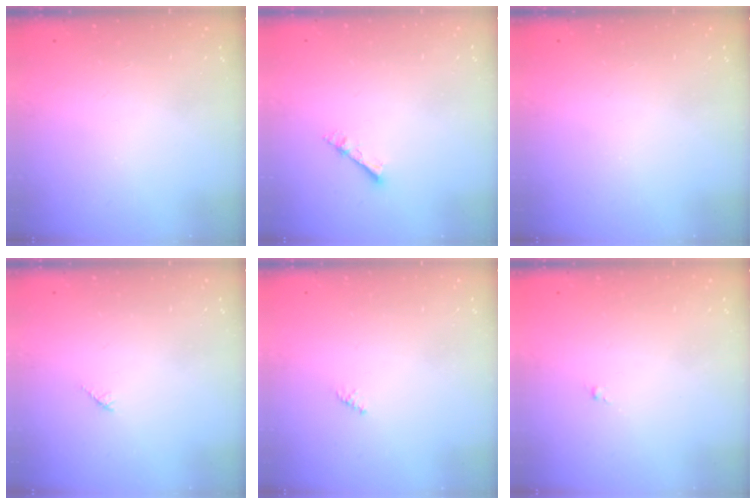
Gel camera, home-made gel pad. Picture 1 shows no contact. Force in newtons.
{"total": 4.4, "press": 4.4, "slide": 0.3}
{"total": 0.0}
{"total": 3.1, "press": 3.0, "slide": 0.4}
{"total": 0.8, "press": 0.8, "slide": 0.3}
{"total": 0.0}